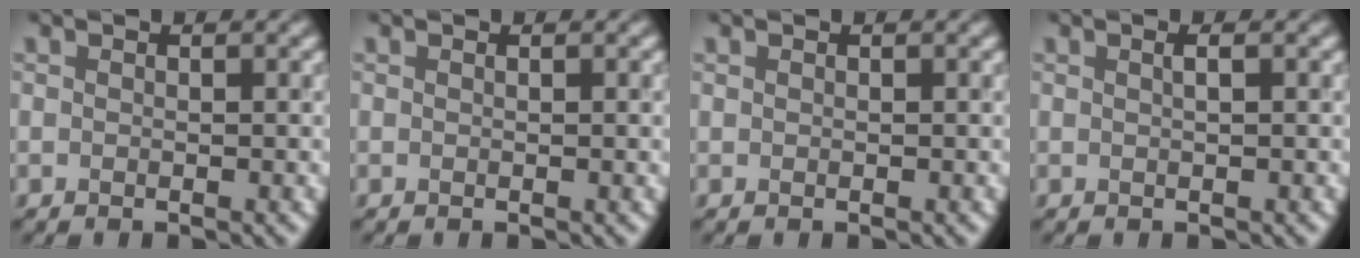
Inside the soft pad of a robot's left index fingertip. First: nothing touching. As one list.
[{"total": 1.0, "force": [0.2, 0.4, 0.9], "torque": [-0.007, 0.004, -0.003]}, {"total": 0.0}, {"total": 0.8, "force": [0.3, 0.1, 0.7], "torque": [-0.008, 0.007, 0.004]}]